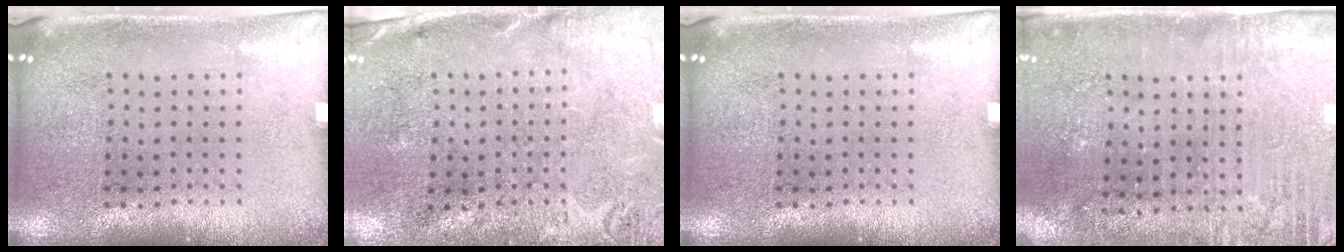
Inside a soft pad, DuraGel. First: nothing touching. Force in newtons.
{"total": 2.7, "press": 2.2, "slide": 1.7}
{"total": 0.0}
{"total": 2.9, "press": 2.8, "slide": 0.9}